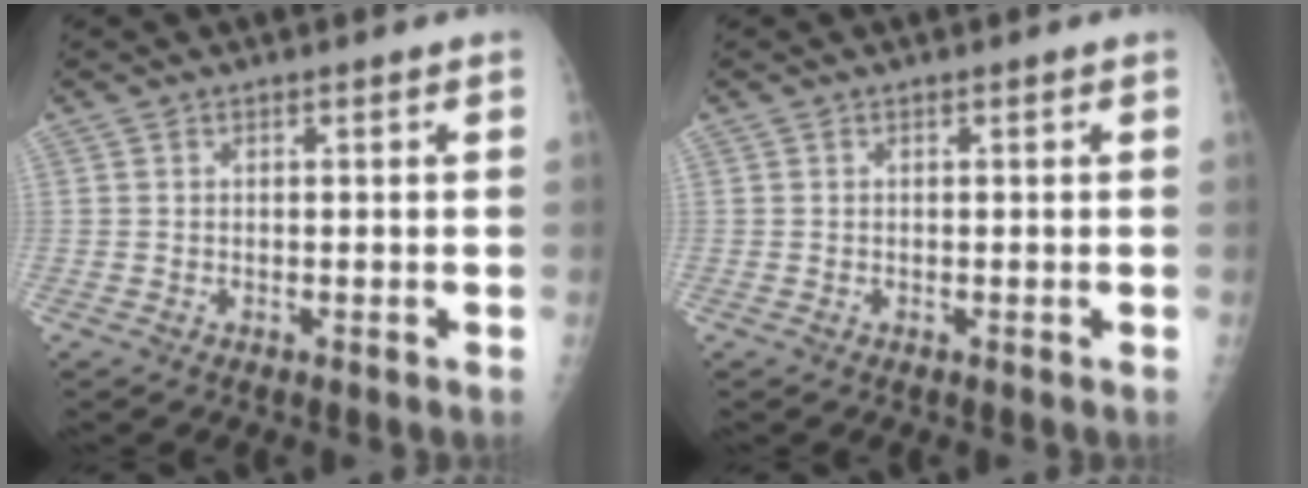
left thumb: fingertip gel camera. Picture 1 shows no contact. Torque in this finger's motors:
{"motor_torque": [-0.15, 0.03, -0.19, -0.08, -0.01]}